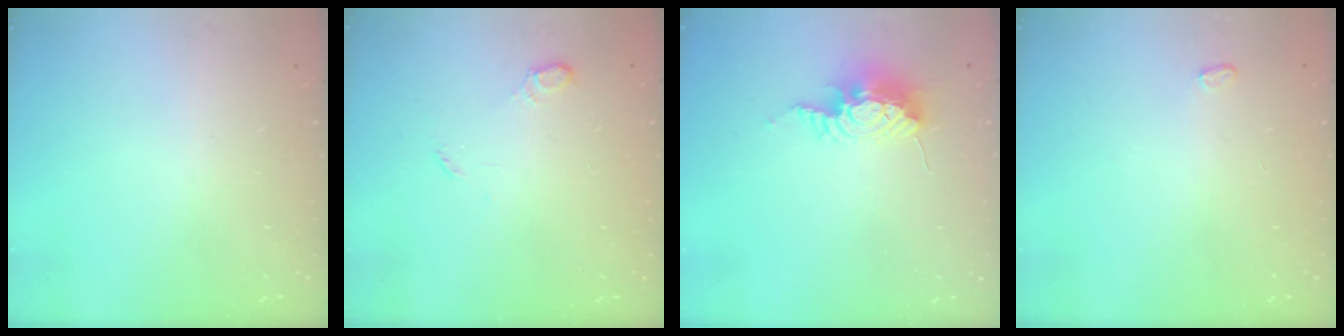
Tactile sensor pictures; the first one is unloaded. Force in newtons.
{"total": 4.8, "press": 4.7, "slide": 0.7}
{"total": 9.1, "press": 9.1, "slide": 1.0}
{"total": 2.8, "press": 2.8, "slide": 0.4}